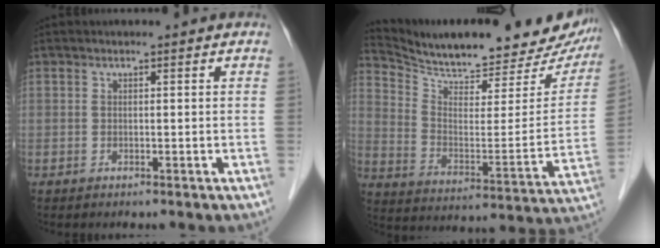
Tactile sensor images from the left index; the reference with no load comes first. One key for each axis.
{"total": 24.7, "fx": 22.4, "fy": 4.8, "fz": 9.3, "tx": -0.150, "ty": -0.059, "tz": 0.307}